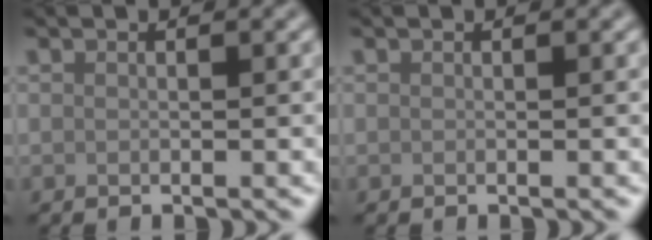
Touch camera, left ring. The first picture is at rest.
{"total": 0.0}